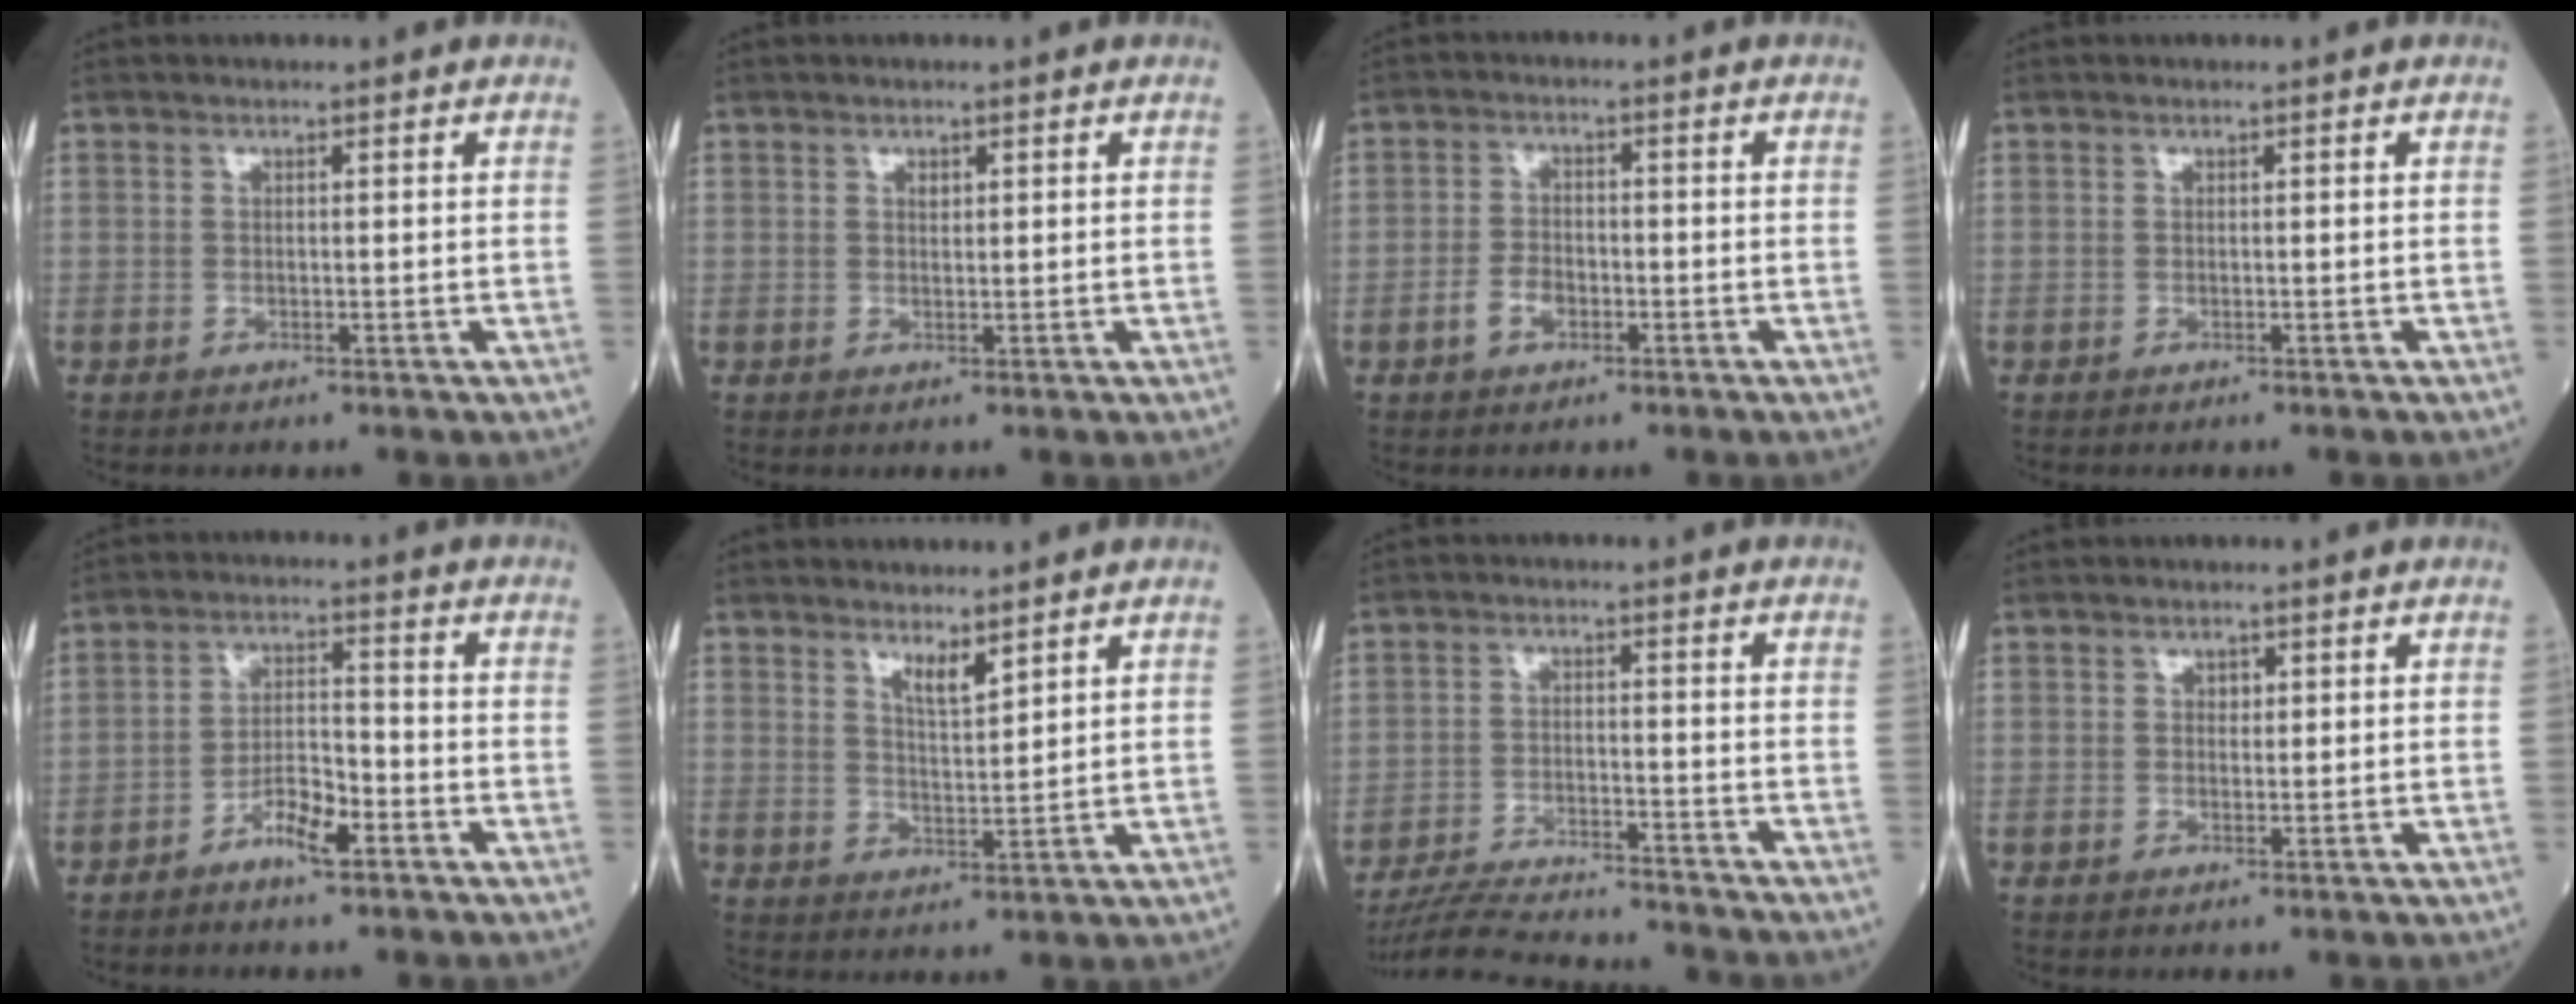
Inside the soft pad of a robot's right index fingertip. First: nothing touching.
{"total": 0.8, "force": [0.4, 0.5, 0.5], "torque": [-0.007, -0.003, 0.007]}
{"total": 3.4, "force": [-1.6, 2.0, 2.2], "torque": [-0.046, 0.005, -0.031]}
{"total": 0.5, "force": [-0.5, 0.0, 0.2], "torque": [0.000, 0.000, -0.009]}
{"total": 5.4, "force": [-3.4, 1.3, 4.0], "torque": [-0.076, 0.009, -0.062]}
{"total": 3.0, "force": [2.5, 0.3, 1.8], "torque": [-0.035, -0.012, 0.048]}
{"total": 12.2, "force": [-11.7, 1.0, 3.4], "torque": [-0.061, -0.005, -0.190]}
{"total": 1.0, "force": [0.4, 0.8, 0.5], "torque": [-0.004, -0.001, 0.005]}